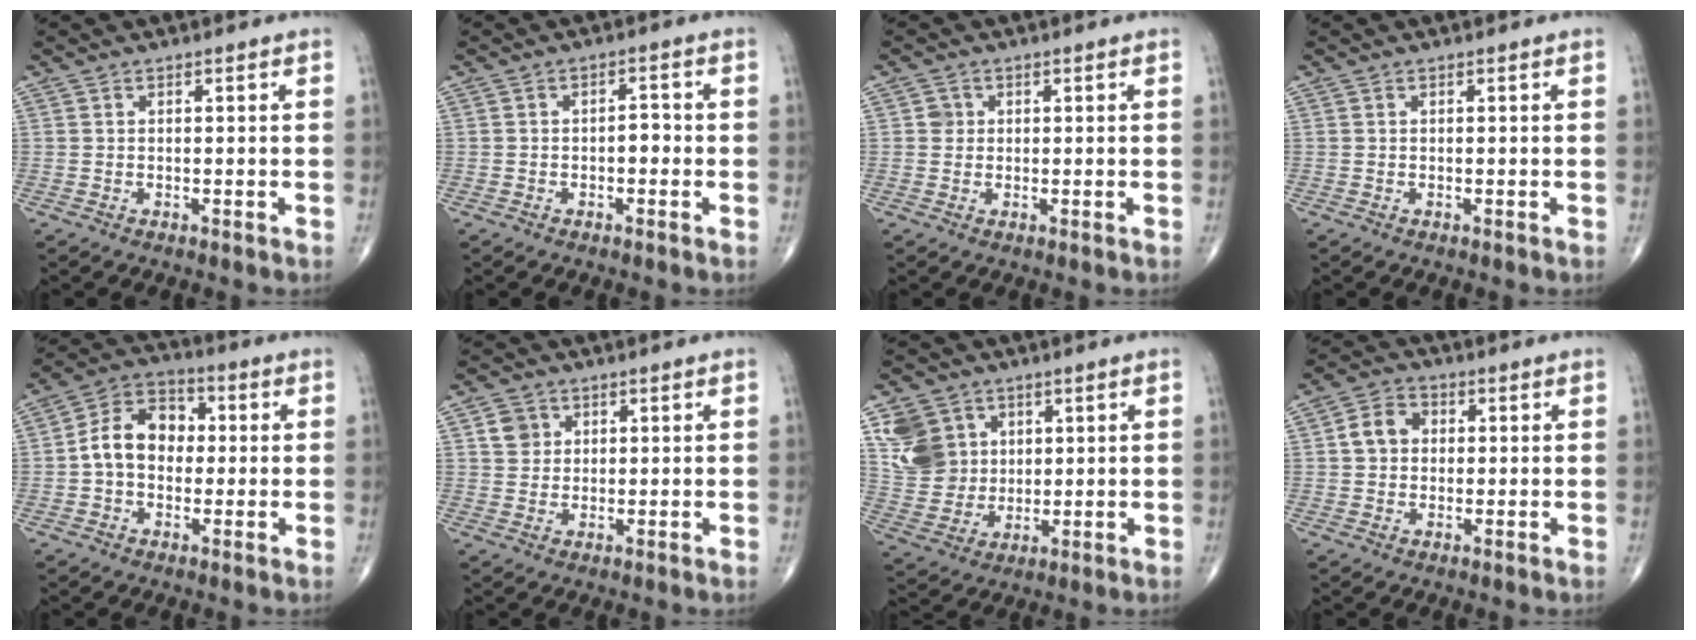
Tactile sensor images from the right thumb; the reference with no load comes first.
{"total": 2.4, "force": [-0.6, 1.4, 1.9], "torque": [-0.013, 0.010, -0.013]}
{"total": 1.7, "force": [0.3, 1.6, 0.4], "torque": [0.002, 0.002, 0.003]}
{"total": 0.0}
{"total": 10.5, "force": [0.0, 7.7, 7.0], "torque": [-0.104, 0.033, -0.013]}
{"total": 3.7, "force": [1.4, 3.3, 1.1], "torque": [-0.004, -0.004, 0.022]}
{"total": 11.3, "force": [4.0, 9.4, 4.8], "torque": [-0.069, -0.011, 0.088]}
{"total": 5.8, "force": [0.7, 4.7, 3.2], "torque": [-0.047, 0.014, 0.005]}